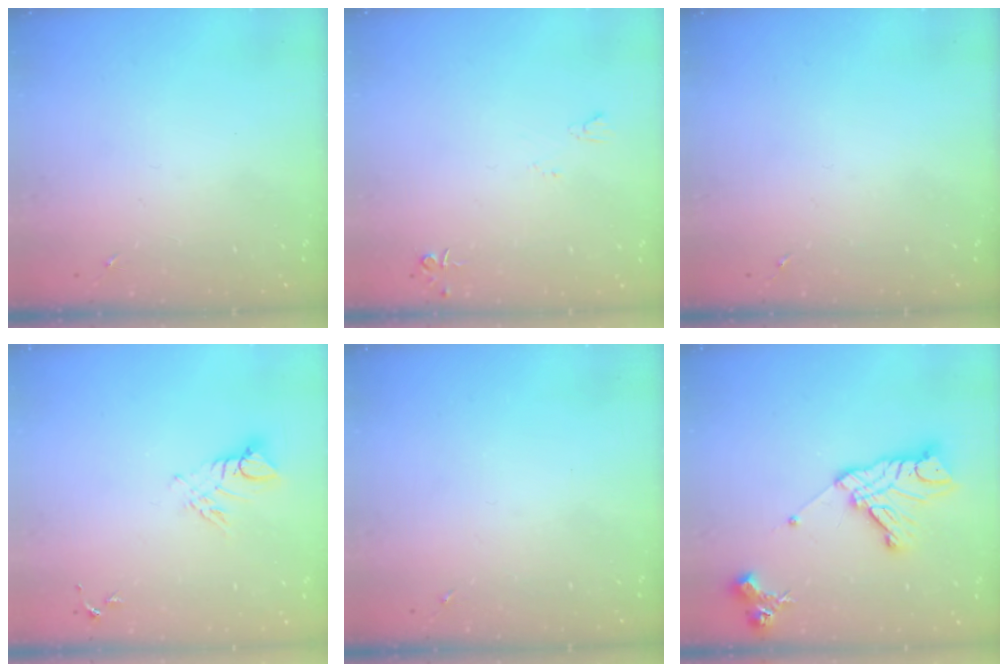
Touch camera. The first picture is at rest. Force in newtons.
{"total": 4.6, "press": 4.6, "slide": 0.7}
{"total": 0.0}
{"total": 6.5, "press": 6.5, "slide": 0.3}
{"total": 0.0}
{"total": 16.3, "press": 16.2, "slide": 1.4}